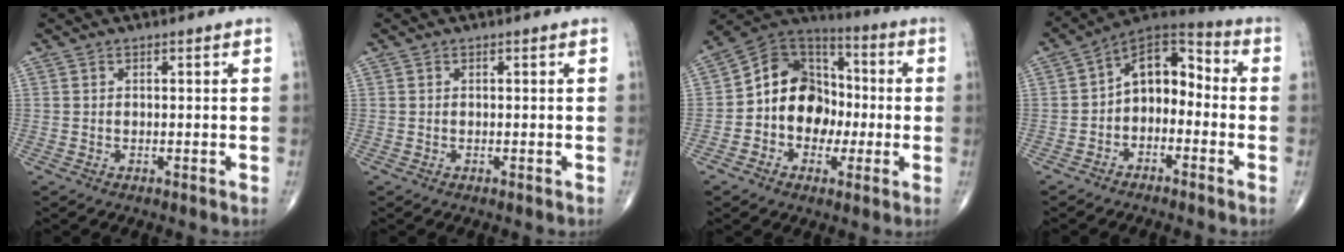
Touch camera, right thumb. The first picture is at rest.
{"total": 0.0}
{"total": 14.7, "force": [-1.6, 11.9, 8.5], "torque": [-0.092, 0.041, -0.039]}
{"total": 10.5, "force": [-1.8, 7.0, 7.7], "torque": [-0.086, 0.053, -0.049]}